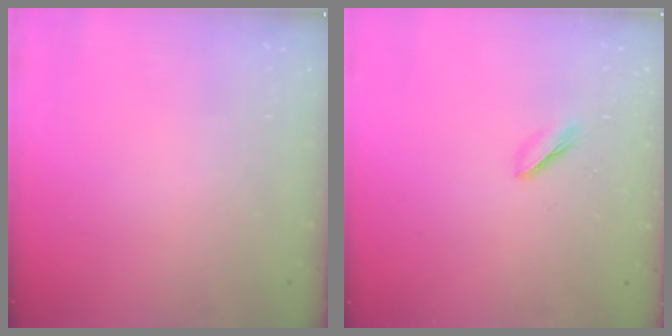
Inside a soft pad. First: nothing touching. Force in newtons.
{"total": 2.3, "press": 2.2, "slide": 0.8}